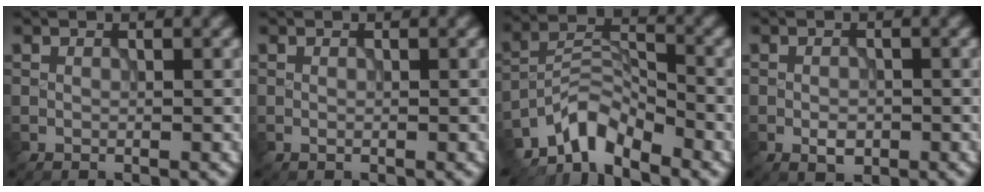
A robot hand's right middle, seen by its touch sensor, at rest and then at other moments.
{"total": 0.0}
{"total": 5.4, "force": [-4.5, 1.7, 2.3], "torque": [-0.030, 0.002, -0.097]}
{"total": 1.8, "force": [-0.7, 1.1, 1.3], "torque": [-0.021, 0.000, -0.012]}